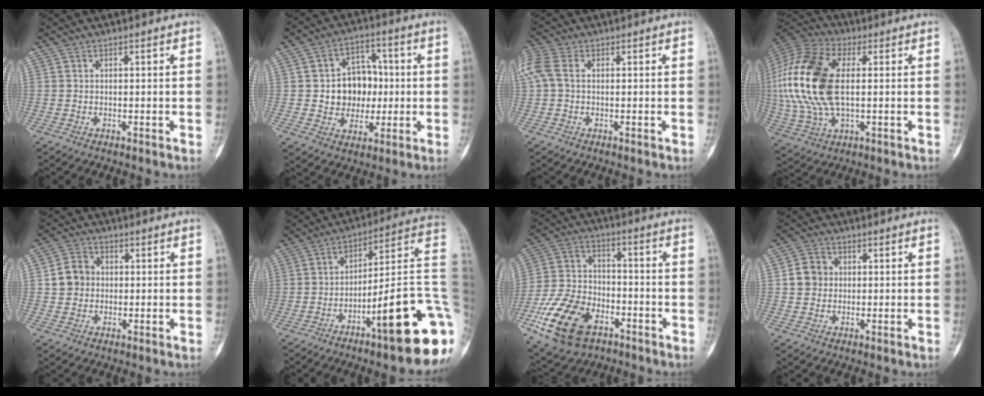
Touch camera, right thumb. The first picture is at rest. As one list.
[{"total": 11.0, "force": [0.1, 9.1, 6.2], "torque": [-0.042, 0.021, 0.007]}, {"total": 6.3, "force": [0.9, 4.1, 4.7], "torque": [-0.137, 0.022, 0.017]}, {"total": 21.6, "force": [1.7, 11.9, 17.9], "torque": [-0.399, 0.005, 0.030]}, {"total": 5.5, "force": [0.2, 5.0, 2.4], "torque": [-0.027, 0.011, -0.004]}, {"total": 21.3, "force": [-7.1, 3.6, 19.7], "torque": [-0.205, 0.048, -0.098]}, {"total": 17.9, "force": [-8.7, 10.9, 11.2], "torque": [-0.206, 0.041, -0.155]}, {"total": 4.9, "force": [0.3, 4.5, 1.9], "torque": [-0.018, 0.008, 0.000]}]